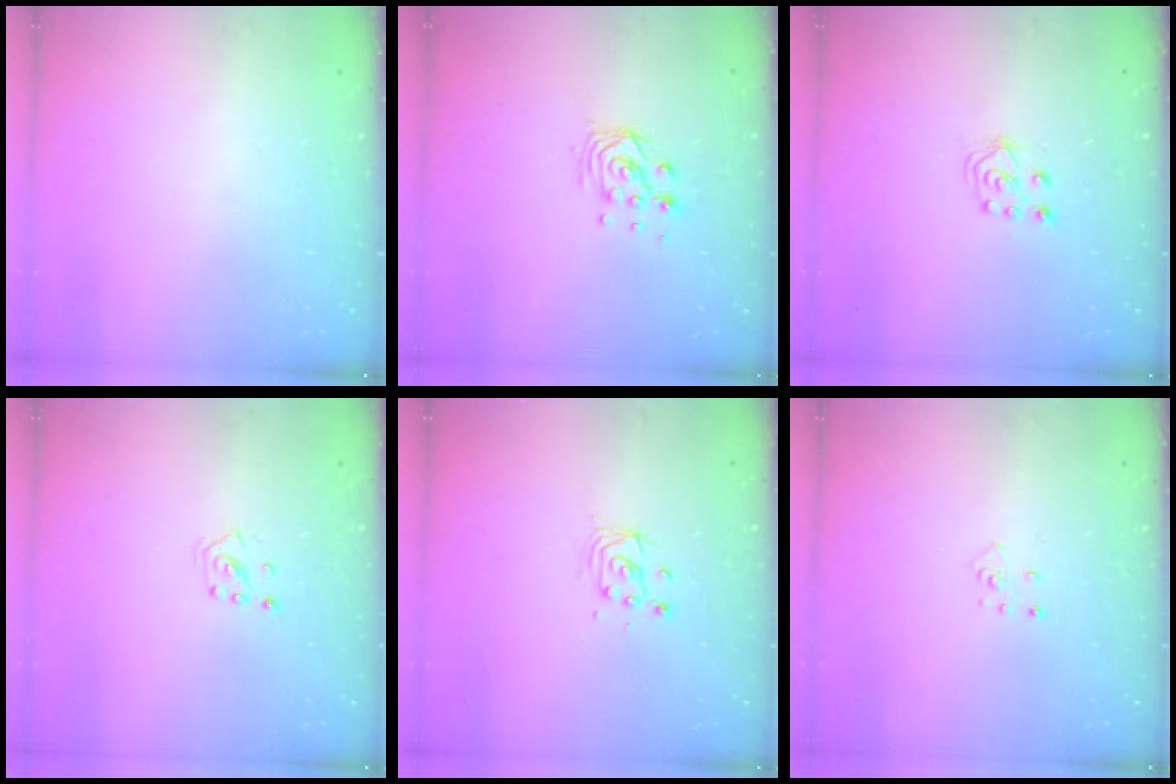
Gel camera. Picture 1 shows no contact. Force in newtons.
{"total": 7.5, "press": 7.5, "slide": 0.4}
{"total": 5.5, "press": 5.5, "slide": 0.4}
{"total": 2.8, "press": 2.8, "slide": 0.2}
{"total": 3.1, "press": 3.1, "slide": 0.3}
{"total": 3.2, "press": 3.2, "slide": 0.2}